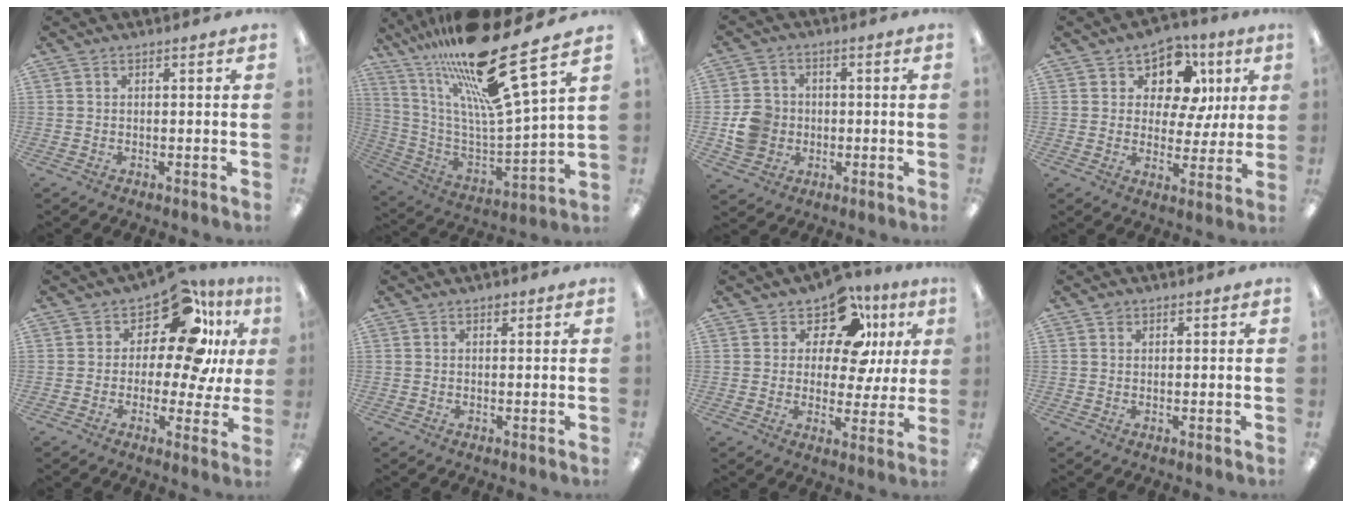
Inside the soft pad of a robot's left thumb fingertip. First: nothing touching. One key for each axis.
{"total": 24.5, "fx": 17.8, "fy": 3.5, "fz": 16.4, "tx": -0.301, "ty": -0.110, "tz": 0.282}
{"total": 8.2, "fx": -1.0, "fy": 7.6, "fz": 2.9, "tx": -0.059, "ty": 0.019, "tz": -0.012}
{"total": 11.0, "fx": 5.4, "fy": 7.7, "fz": 5.6, "tx": -0.094, "ty": -0.025, "tz": 0.101}
{"total": 15.2, "fx": 8.2, "fy": 6.8, "fz": 10.9, "tx": -0.168, "ty": -0.063, "tz": 0.137}
{"total": 1.0, "fx": 0.7, "fy": 0.6, "fz": 0.5, "tx": -0.002, "ty": -0.001, "tz": 0.011}
{"total": 13.0, "fx": 7.8, "fy": 6.7, "fz": 8.0, "tx": -0.132, "ty": -0.042, "tz": 0.138}
{"total": 1.2, "fx": 0.6, "fy": 0.9, "fz": 0.3, "tx": -0.008, "ty": 0.004, "tz": 0.012}